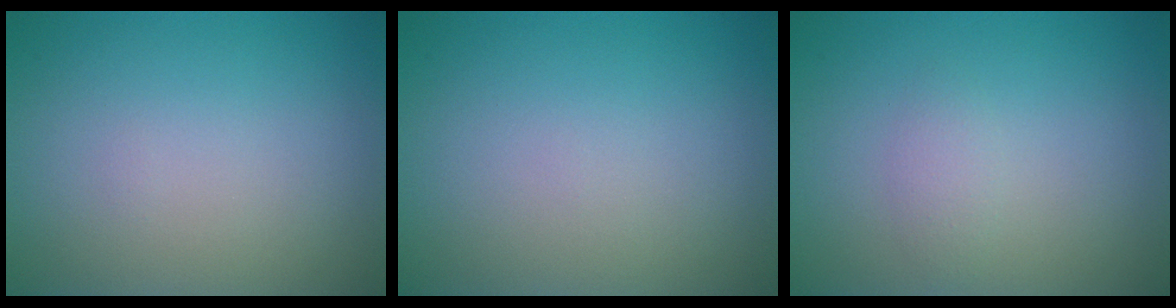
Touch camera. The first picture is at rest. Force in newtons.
{"total": 0.0}
{"total": 1.2, "press": 1.2, "slide": 0.1}